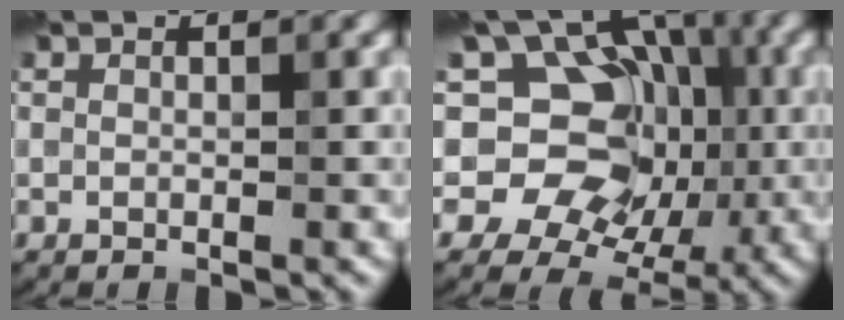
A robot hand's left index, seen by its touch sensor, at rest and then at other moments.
{"total": 11.5, "force": [1.8, 9.6, 6.1], "torque": [-0.078, 0.033, -0.001]}